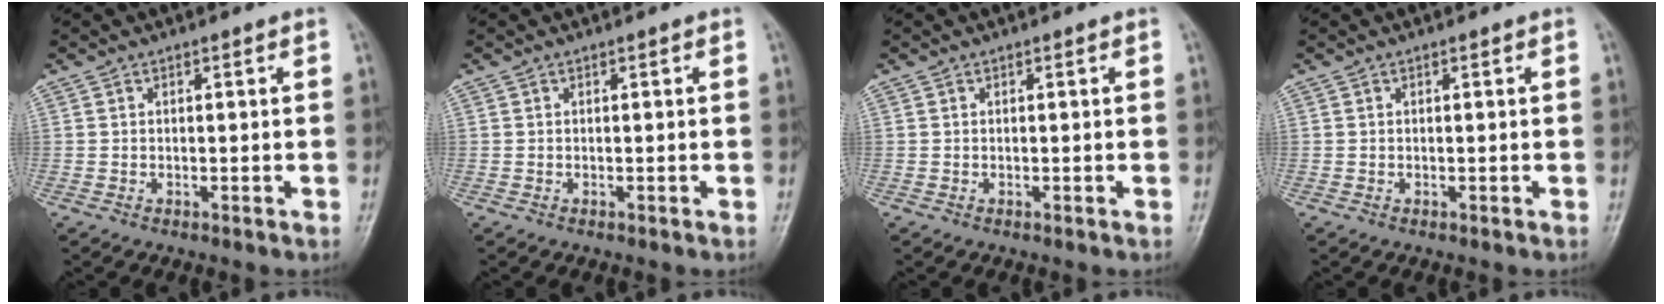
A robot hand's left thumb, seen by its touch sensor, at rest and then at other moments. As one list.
[{"total": 0.0}, {"total": 0.0}, {"total": 0.0}]